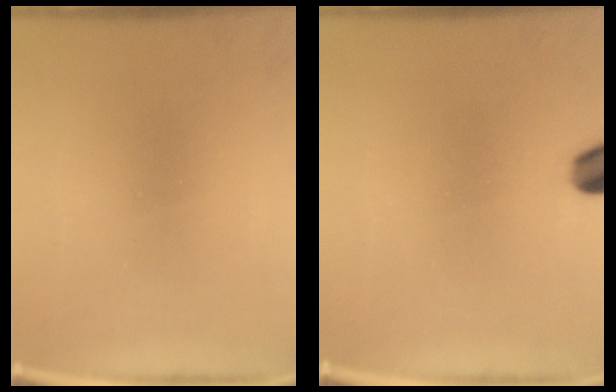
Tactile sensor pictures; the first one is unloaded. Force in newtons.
{"total": 4.5}